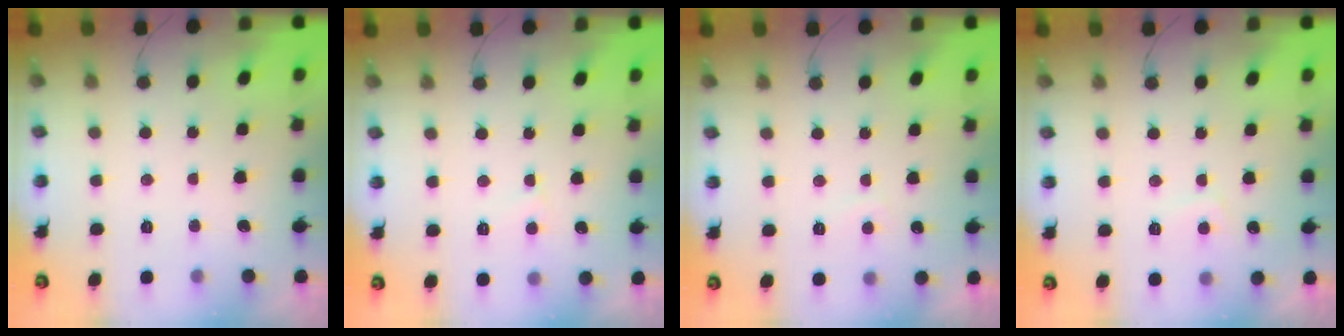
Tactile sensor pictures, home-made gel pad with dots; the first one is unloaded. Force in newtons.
{"total": 2.6, "press": 2.6, "slide": 0.2}
{"total": 0.6, "press": 0.3, "slide": 0.5}
{"total": 2.8, "press": 2.7, "slide": 0.9}